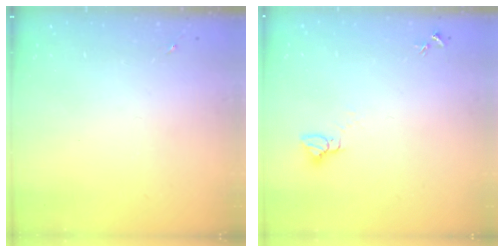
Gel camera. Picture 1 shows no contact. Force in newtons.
{"total": 2.8, "press": 2.8, "slide": 0.1}